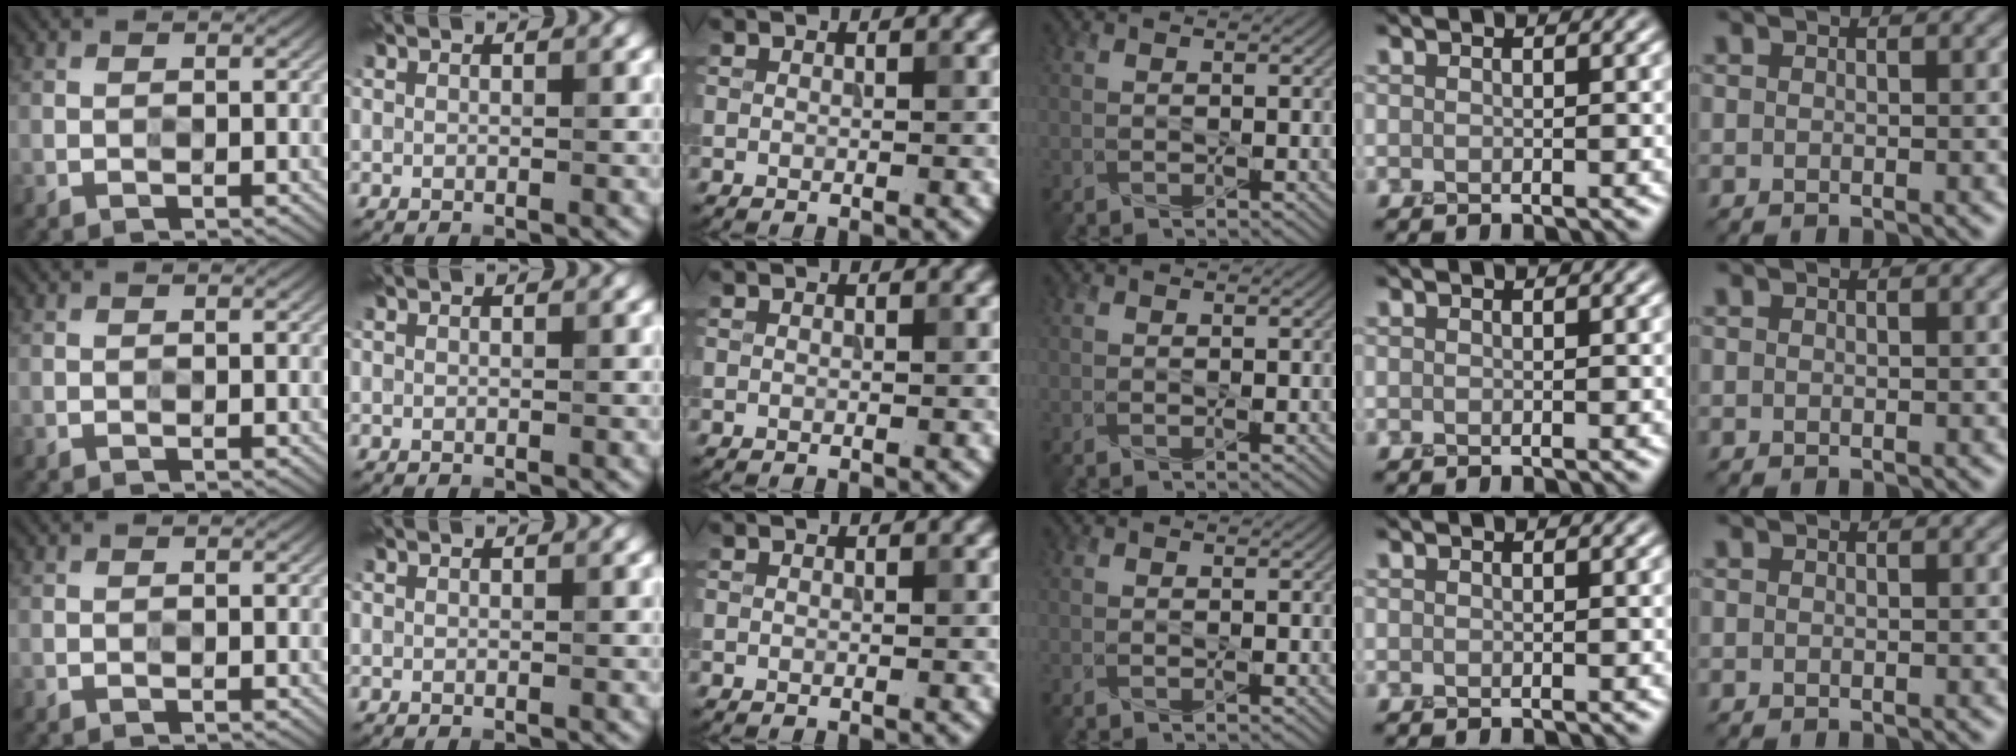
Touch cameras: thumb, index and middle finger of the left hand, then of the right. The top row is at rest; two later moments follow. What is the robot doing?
{"motion": "squeeze", "object": "stress ball aka squeeze ball"}